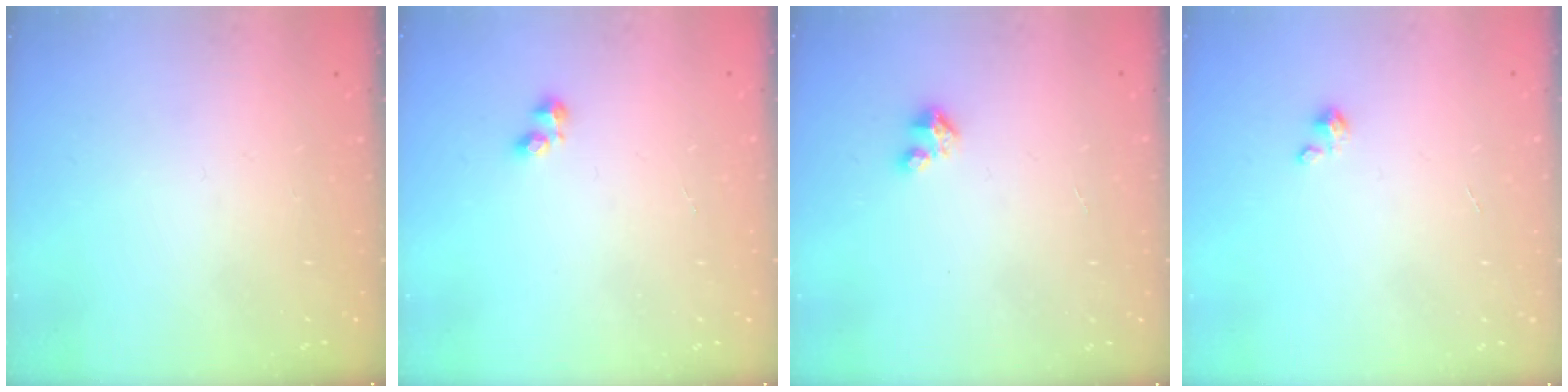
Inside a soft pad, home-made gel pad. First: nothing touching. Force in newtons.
{"total": 2.2, "press": 2.1, "slide": 0.7}
{"total": 2.3, "press": 2.3, "slide": 0.3}
{"total": 2.3, "press": 2.3, "slide": 0.2}